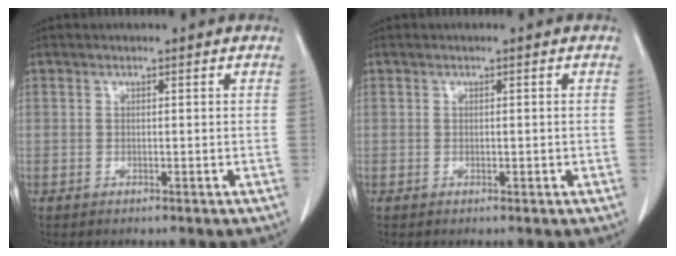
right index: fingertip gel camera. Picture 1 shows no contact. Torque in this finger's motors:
{"motor_torque": [-0.23, 0.13, 0.01, -0.01]}